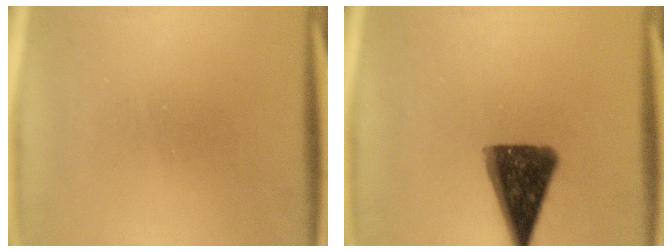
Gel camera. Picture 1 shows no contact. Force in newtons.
{"total": 12.4}